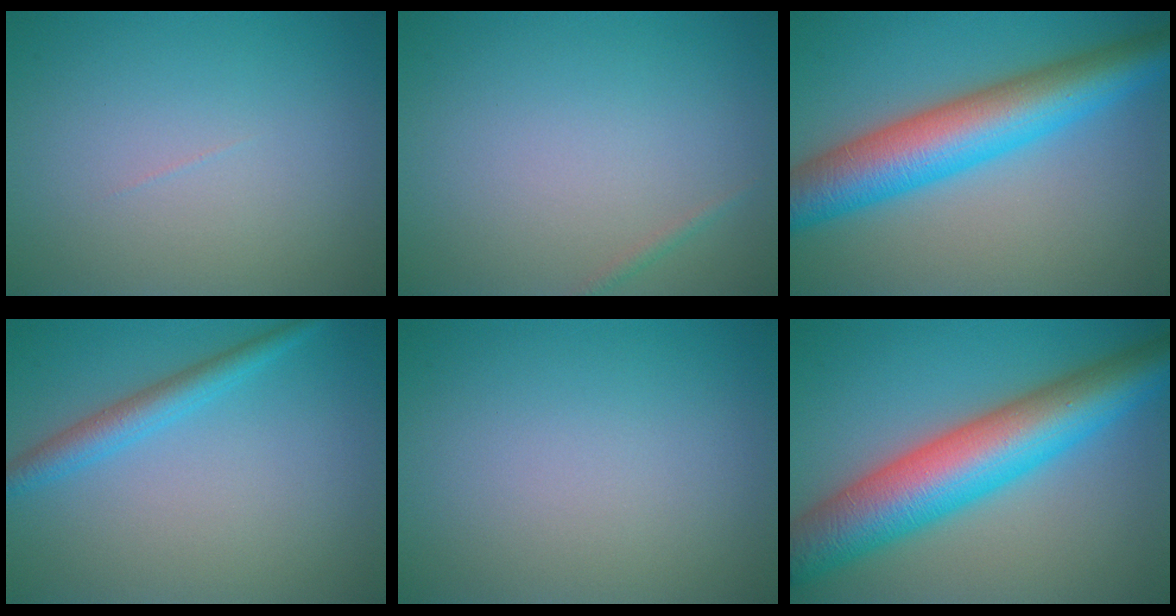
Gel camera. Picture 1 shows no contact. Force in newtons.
{"total": 0.6, "press": 0.6, "slide": 0.0}
{"total": 9.5, "press": 9.5, "slide": 0.1}
{"total": 2.7, "press": 2.7, "slide": 0.2}
{"total": 0.0}
{"total": 11.2, "press": 11.2, "slide": 0.1}